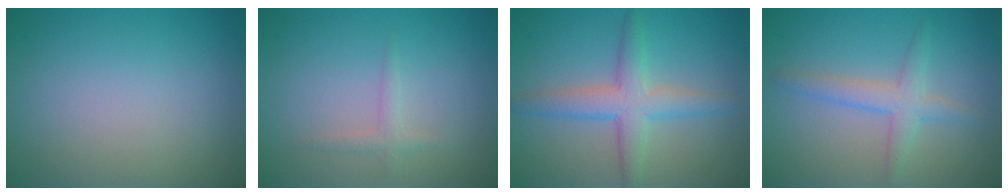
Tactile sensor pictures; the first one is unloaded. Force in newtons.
{"total": 1.1, "press": 1.1, "slide": 0.0}
{"total": 4.1, "press": 4.1, "slide": 0.1}
{"total": 2.8, "press": 2.7, "slide": 0.2}